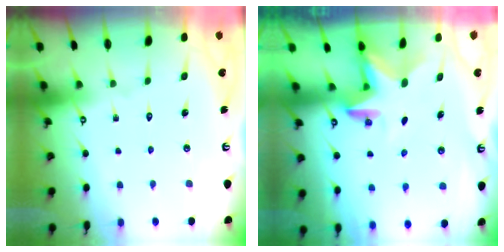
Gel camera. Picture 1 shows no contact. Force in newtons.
{"total": 2.8, "press": 2.8, "slide": 0.2}